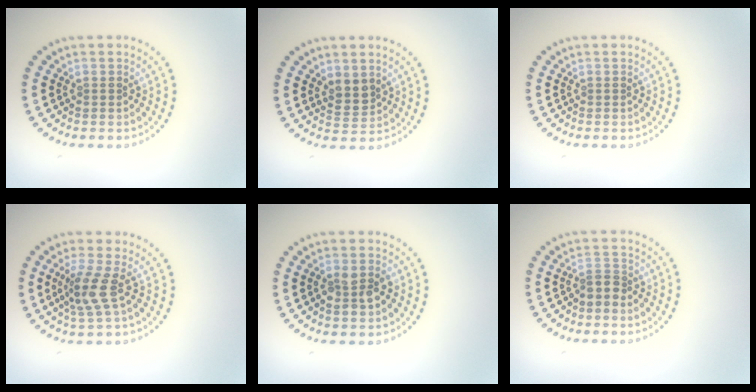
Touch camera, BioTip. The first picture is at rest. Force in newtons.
{"total": 2.0, "press": 1.8, "slide": 0.9}
{"total": 0.0}
{"total": 2.8, "press": 2.1, "slide": 1.9}
{"total": 2.0, "press": 1.9, "slide": 0.4}
{"total": 1.8, "press": 1.3, "slide": 1.2}